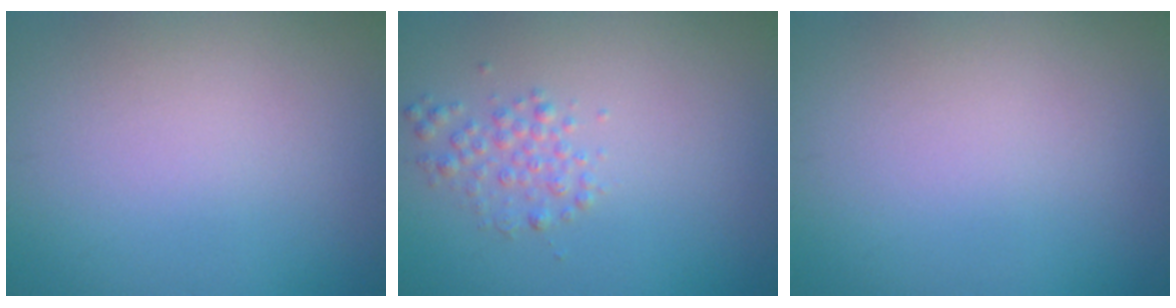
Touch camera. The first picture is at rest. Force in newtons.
{"total": 1.7, "press": 1.7, "slide": 0.0}
{"total": 0.0}